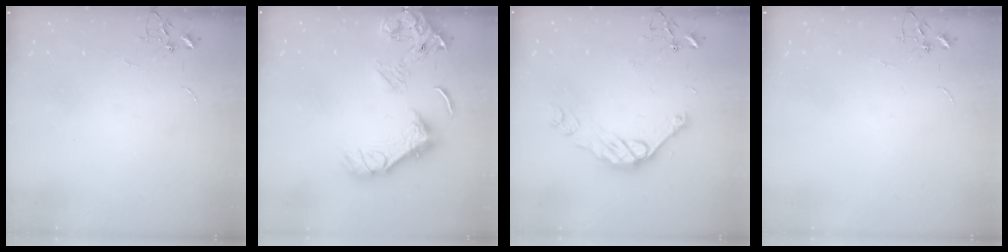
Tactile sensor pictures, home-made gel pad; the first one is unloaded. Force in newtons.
{"total": 18.4, "press": 18.3, "slide": 2.3}
{"total": 12.8, "press": 12.8, "slide": 0.8}
{"total": 0.0}